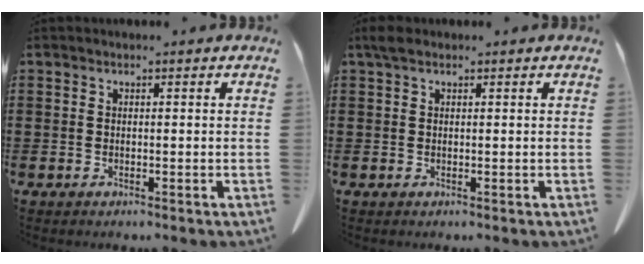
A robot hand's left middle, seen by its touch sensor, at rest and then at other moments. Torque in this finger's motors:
{"motor_torque": [0.31, 0.28, 0.04, 0.00]}